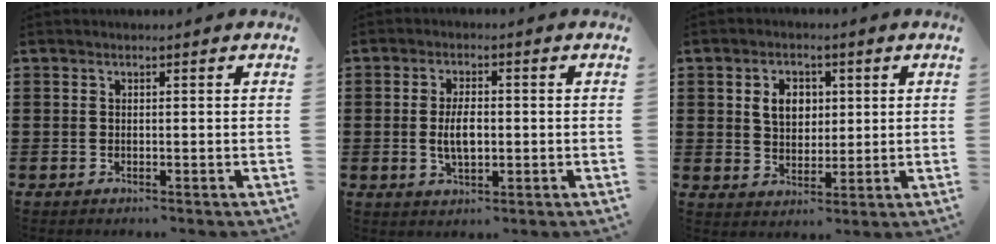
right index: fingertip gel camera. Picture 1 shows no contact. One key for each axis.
{"total": 4.6, "fx": -0.2, "fy": 2.0, "fz": 4.1, "tx": -0.084, "ty": 0.002, "tz": -0.007}
{"total": 5.1, "fx": 1.2, "fy": 3.9, "fz": 3.1, "tx": -0.066, "ty": 0.011, "tz": 0.016}